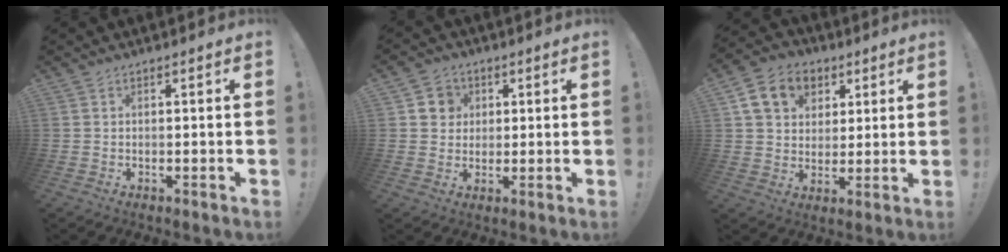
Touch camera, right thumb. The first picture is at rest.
{"total": 6.1, "force": [1.4, 5.8, 1.3], "torque": [-0.017, -0.002, 0.028]}
{"total": 13.1, "force": [5.5, 10.2, 6.1], "torque": [-0.084, -0.020, 0.110]}